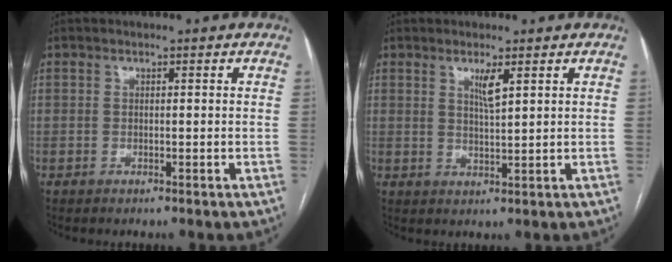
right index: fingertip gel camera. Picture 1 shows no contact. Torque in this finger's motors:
{"motor_torque": [0.42, 0.41, 0.05, 0.07]}